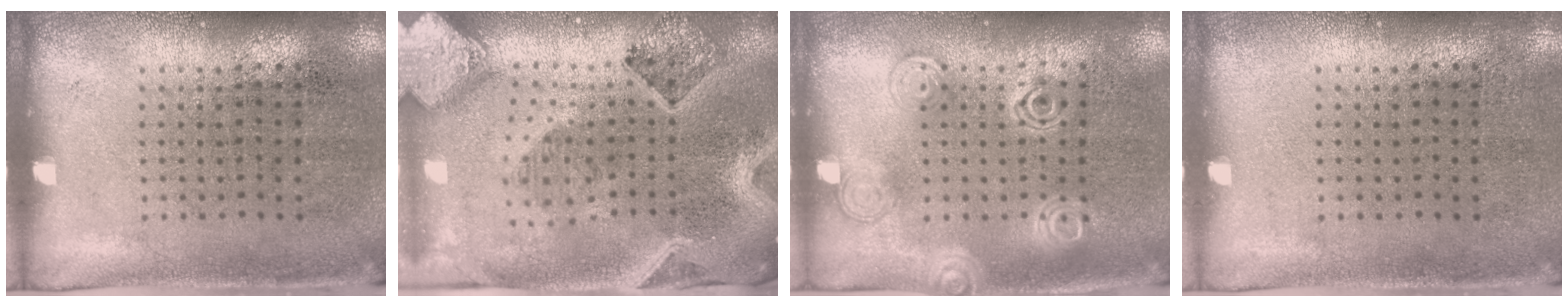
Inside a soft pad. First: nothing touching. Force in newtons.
{"total": 3.3, "press": 2.8, "slide": 1.8}
{"total": 2.3, "press": 2.2, "slide": 0.3}
{"total": 0.0}